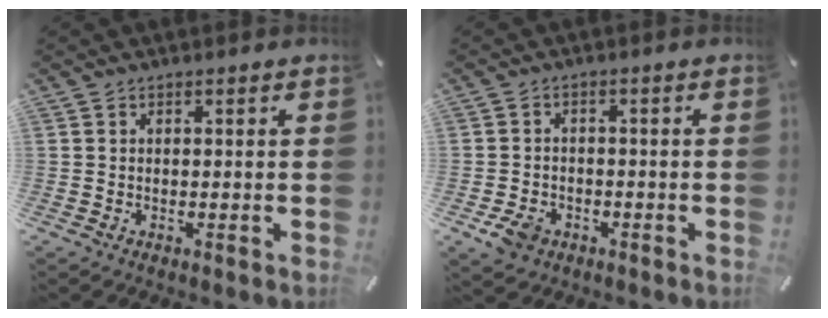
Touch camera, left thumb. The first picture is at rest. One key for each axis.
{"total": 5.1, "fx": -2.6, "fy": 3.8, "fz": 2.2, "tx": -0.053, "ty": 0.010, "tz": -0.049}